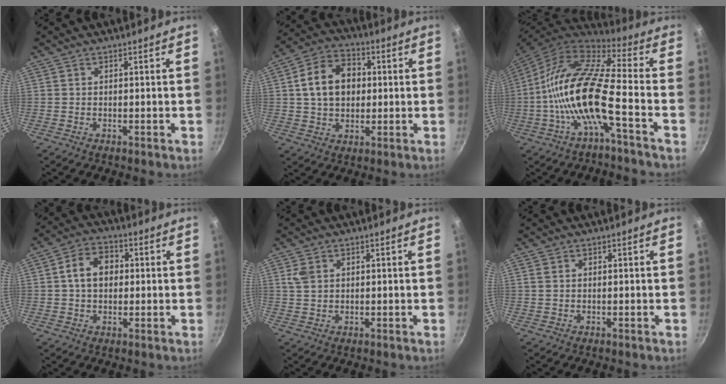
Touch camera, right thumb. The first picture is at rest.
{"total": 12.3, "force": [1.6, 9.2, 8.0], "torque": [-0.114, 0.019, 0.019]}
{"total": 16.9, "force": [-4.8, 4.3, 15.7], "torque": [-0.301, 0.043, -0.108]}
{"total": 8.0, "force": [0.9, 5.9, 5.2], "torque": [-0.066, 0.016, 0.005]}
{"total": 3.0, "force": [1.2, 2.1, 1.8], "torque": [-0.034, 0.000, 0.024]}
{"total": 0.9, "force": [0.4, 0.6, 0.6], "torque": [-0.012, 0.002, 0.008]}